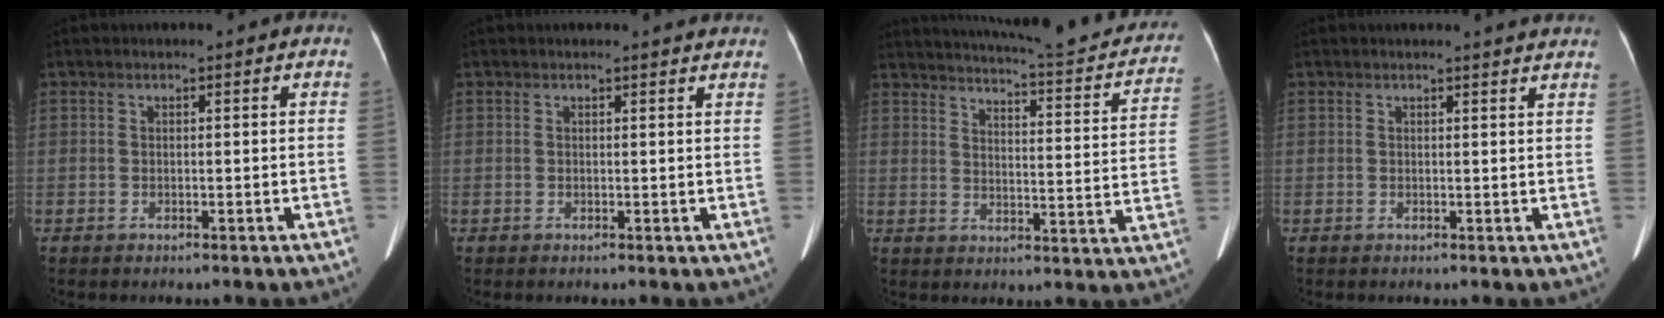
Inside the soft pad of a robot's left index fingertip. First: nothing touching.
{"total": 2.8, "force": [2.7, 0.1, 0.5], "torque": [-0.010, -0.003, 0.018]}
{"total": 23.5, "force": [21.0, 3.0, 10.0], "torque": [-0.139, -0.043, 0.246]}
{"total": 4.1, "force": [4.0, -0.1, 1.0], "torque": [-0.015, -0.004, 0.029]}